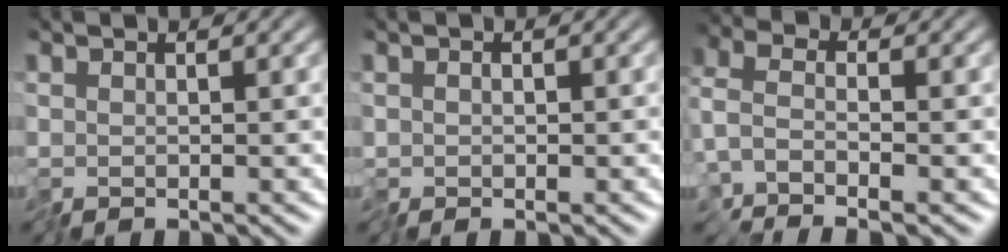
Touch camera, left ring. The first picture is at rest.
{"total": 0.7, "force": [-0.3, 0.5, 0.3], "torque": [-0.006, -0.001, -0.009]}
{"total": 2.1, "force": [-1.5, 0.6, 1.3], "torque": [-0.040, 0.007, -0.043]}